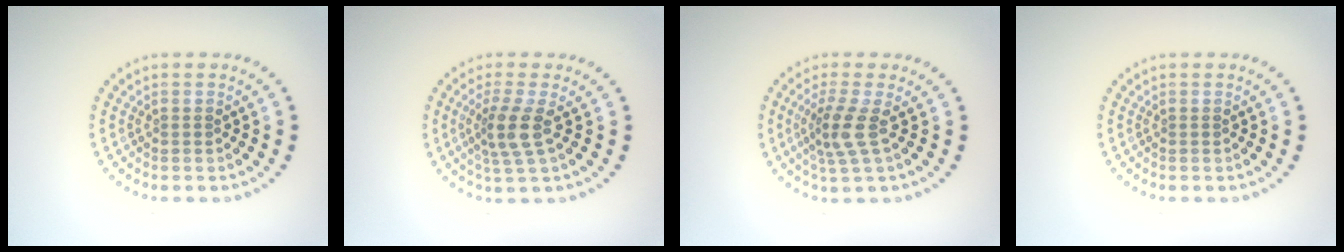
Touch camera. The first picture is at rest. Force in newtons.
{"total": 2.9, "press": 2.2, "slide": 1.9}
{"total": 2.9, "press": 2.2, "slide": 1.9}
{"total": 0.0}